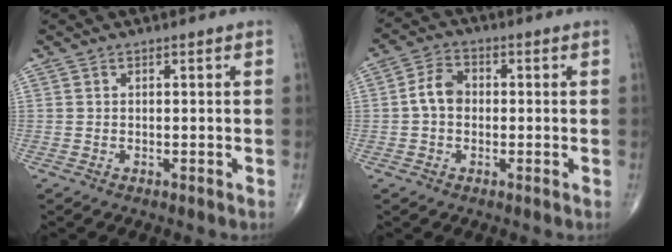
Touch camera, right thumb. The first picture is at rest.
{"total": 5.2, "force": [-0.3, 3.8, 3.4], "torque": [-0.056, 0.019, -0.014]}